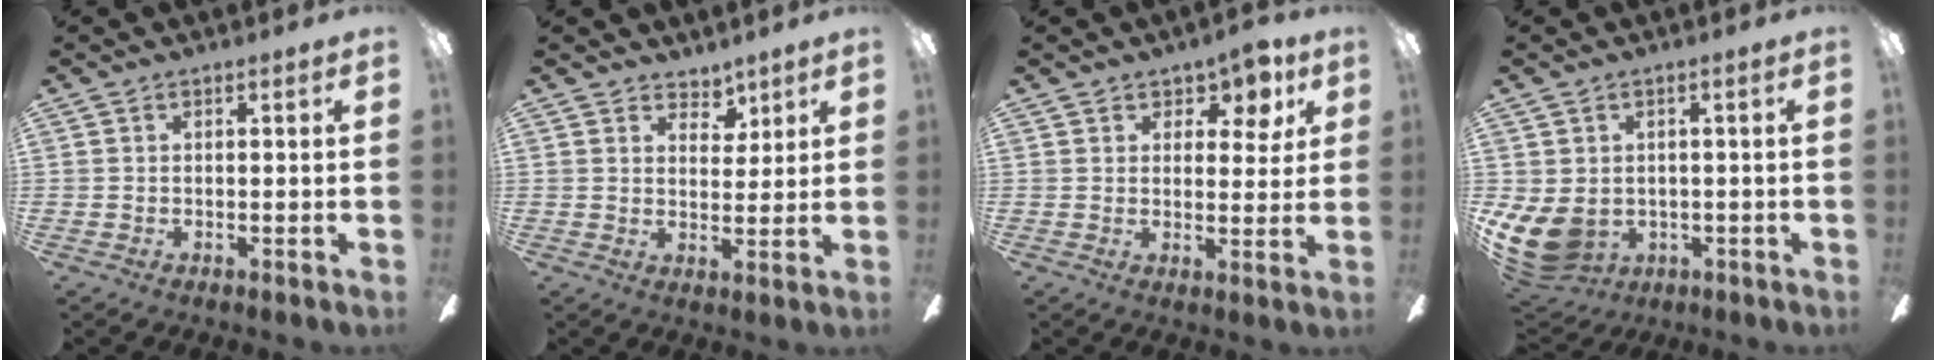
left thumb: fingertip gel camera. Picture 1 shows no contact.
{"total": 4.5, "force": [3.7, 2.6, 0.6], "torque": [-0.001, -0.022, 0.064]}
{"total": 6.1, "force": [4.3, 3.5, 2.5], "torque": [-0.027, -0.023, 0.071]}
{"total": 8.6, "force": [-1.8, 6.8, 4.9], "torque": [-0.139, -0.004, -0.030]}